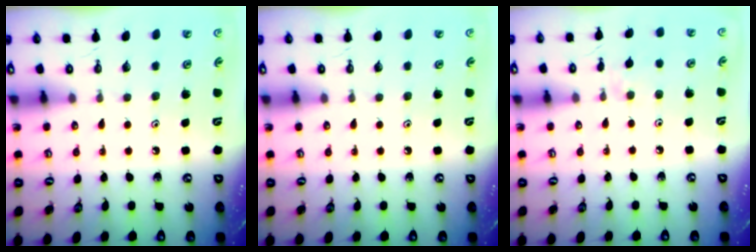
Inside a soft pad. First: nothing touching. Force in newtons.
{"total": 0.0}
{"total": 2.0, "press": 1.9, "slide": 0.5}